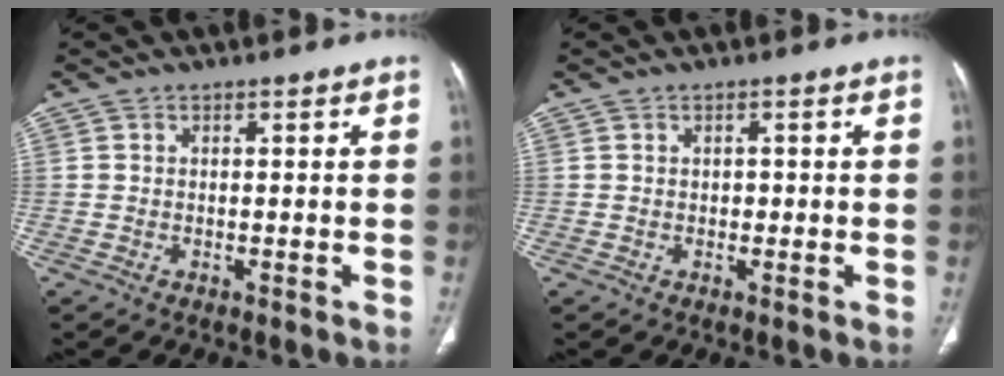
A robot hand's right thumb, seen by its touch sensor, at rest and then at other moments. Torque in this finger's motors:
{"motor_torque": [-0.28, 0.09, 0.36, 0.00, -0.03]}